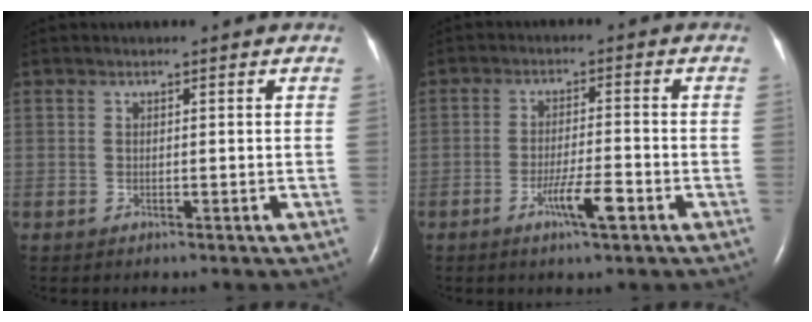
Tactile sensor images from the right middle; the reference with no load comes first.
{"total": 5.0, "force": [-2.6, 0.2, 4.3], "torque": [-0.081, -0.005, -0.047]}